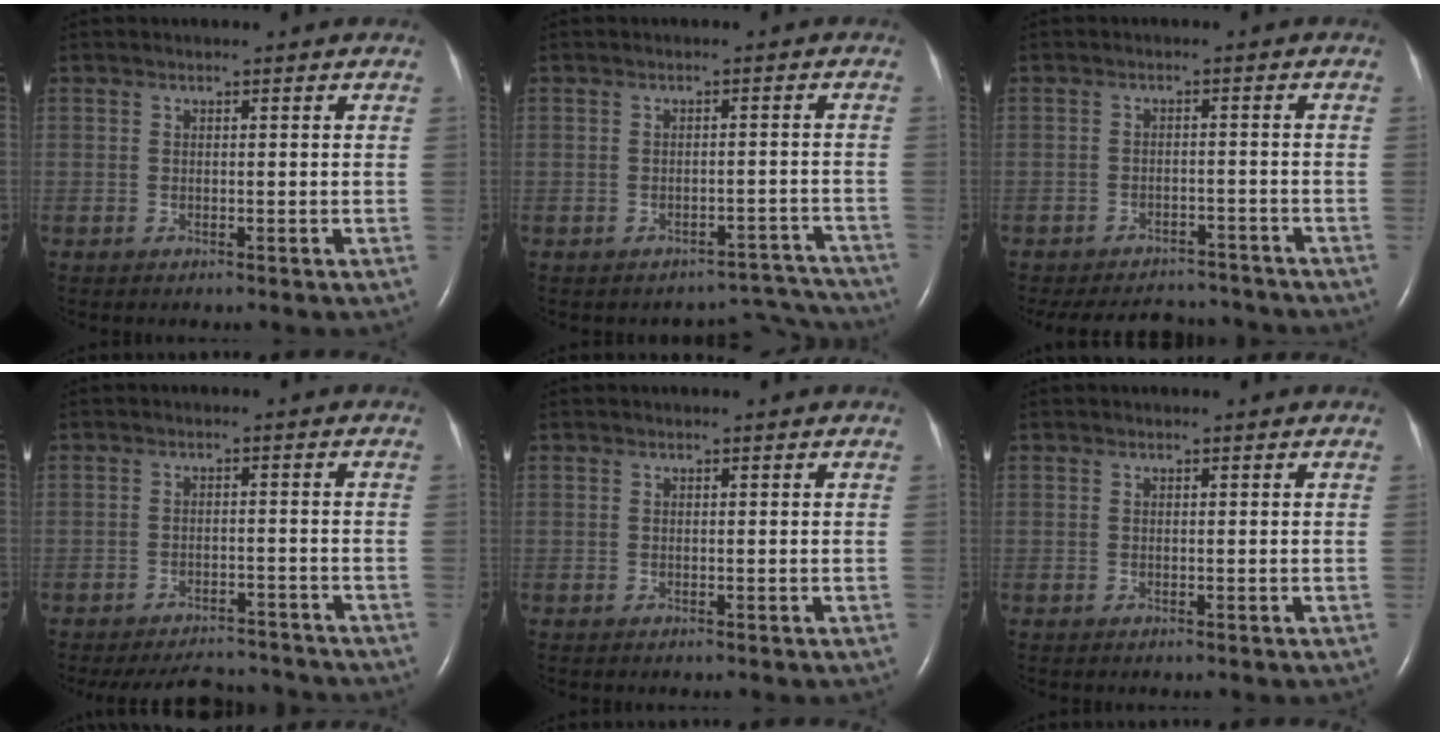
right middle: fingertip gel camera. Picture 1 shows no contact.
{"total": 5.7, "force": [-5.4, 1.4, -1.3], "torque": [0.032, 0.040, -0.054]}
{"total": 12.2, "force": [-11.2, 3.8, 2.6], "torque": [-0.052, 0.009, -0.143]}
{"total": 9.0, "force": [-8.6, 2.2, 1.4], "torque": [-0.020, 0.003, -0.113]}
{"total": 0.0}
{"total": 0.0}